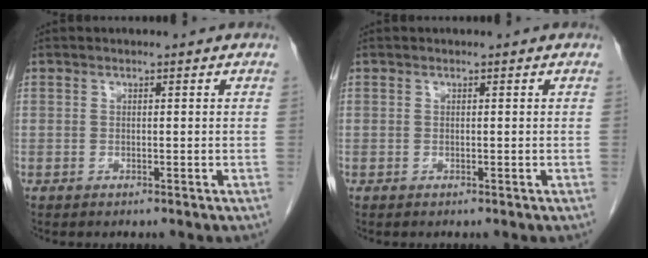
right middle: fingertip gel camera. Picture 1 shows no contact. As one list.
[{"total": 0.0}]